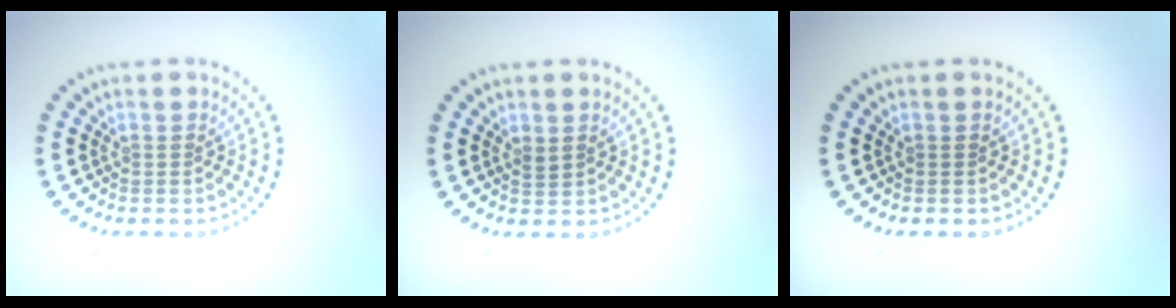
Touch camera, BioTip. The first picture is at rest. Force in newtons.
{"total": 0.7, "press": 0.7, "slide": 0.3}
{"total": 0.0}